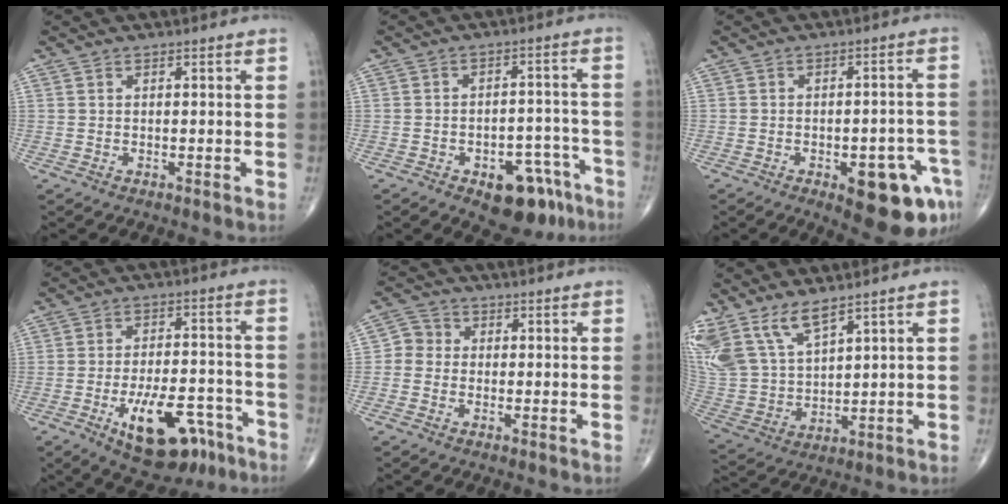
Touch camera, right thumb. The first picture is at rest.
{"total": 11.7, "force": [-6.8, 6.2, 7.1], "torque": [-0.057, 0.054, -0.086]}
{"total": 12.9, "force": [-6.0, 5.0, 10.3], "torque": [-0.097, 0.032, -0.064]}
{"total": 15.4, "force": [-7.7, 7.1, 11.3], "torque": [-0.150, 0.040, -0.106]}
{"total": 3.4, "force": [-0.4, 3.2, 1.2], "torque": [-0.003, 0.007, -0.022]}
{"total": 13.4, "force": [9.2, 5.6, 7.9], "torque": [-0.162, -0.035, 0.201]}